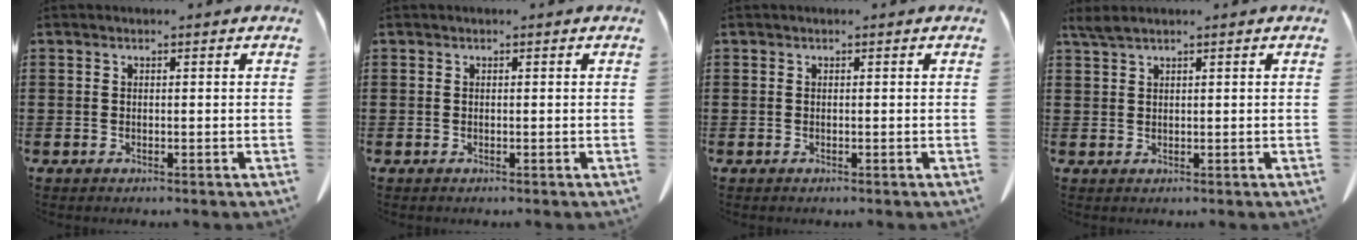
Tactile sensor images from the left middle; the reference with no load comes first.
{"total": 0.0}
{"total": 0.0}
{"total": 1.6, "force": [1.3, 0.1, 0.8], "torque": [-0.021, -0.003, 0.025]}